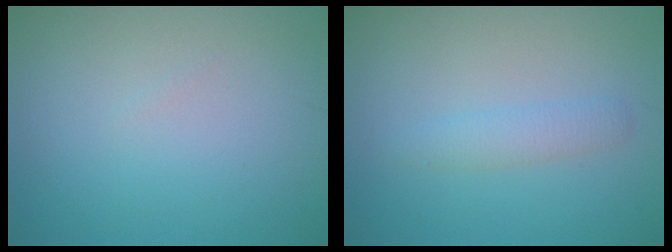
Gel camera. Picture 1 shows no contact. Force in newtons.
{"total": 1.6, "press": 1.6, "slide": 0.2}